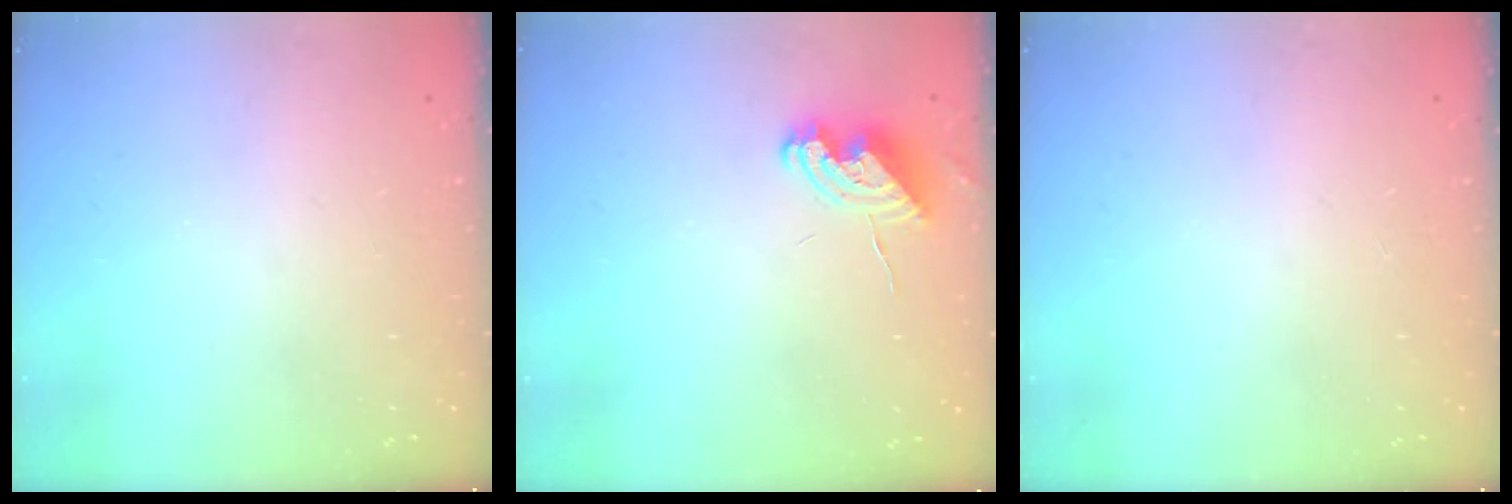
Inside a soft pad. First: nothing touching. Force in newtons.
{"total": 7.9, "press": 7.9, "slide": 0.6}
{"total": 0.0}